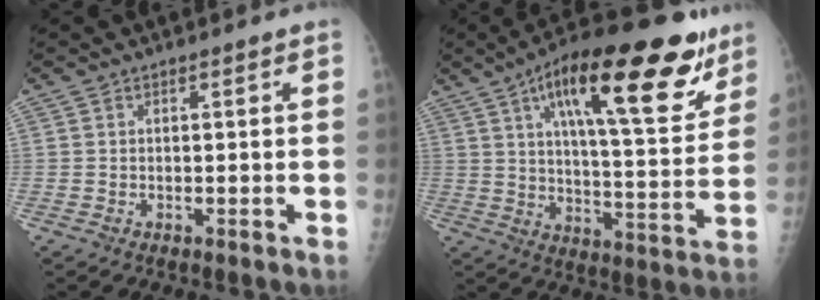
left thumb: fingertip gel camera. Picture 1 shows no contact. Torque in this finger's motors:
{"motor_torque": [0.35, 0.80, 1.65, -1.12, 0.45]}